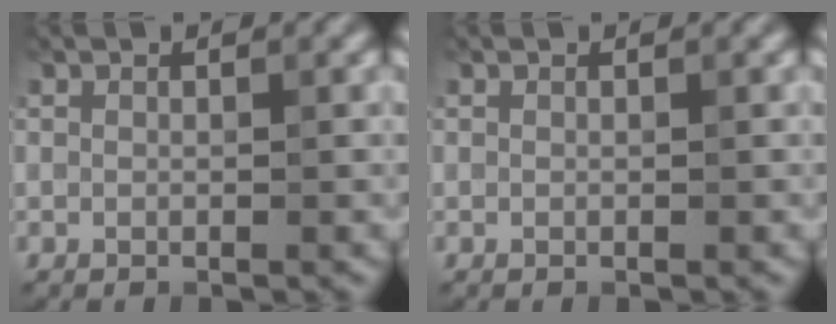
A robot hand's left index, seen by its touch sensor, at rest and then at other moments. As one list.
[{"total": 0.0}]